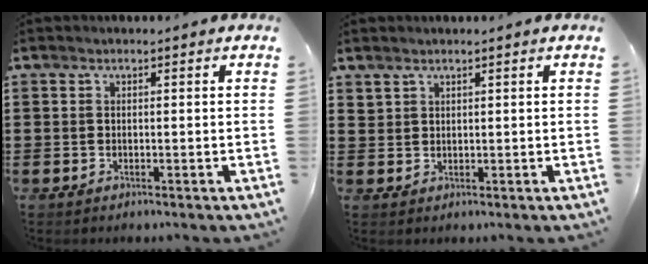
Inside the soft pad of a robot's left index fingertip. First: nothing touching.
{"total": 1.4, "force": [1.3, 0.5, 0.1], "torque": [-0.004, 0.000, 0.027]}